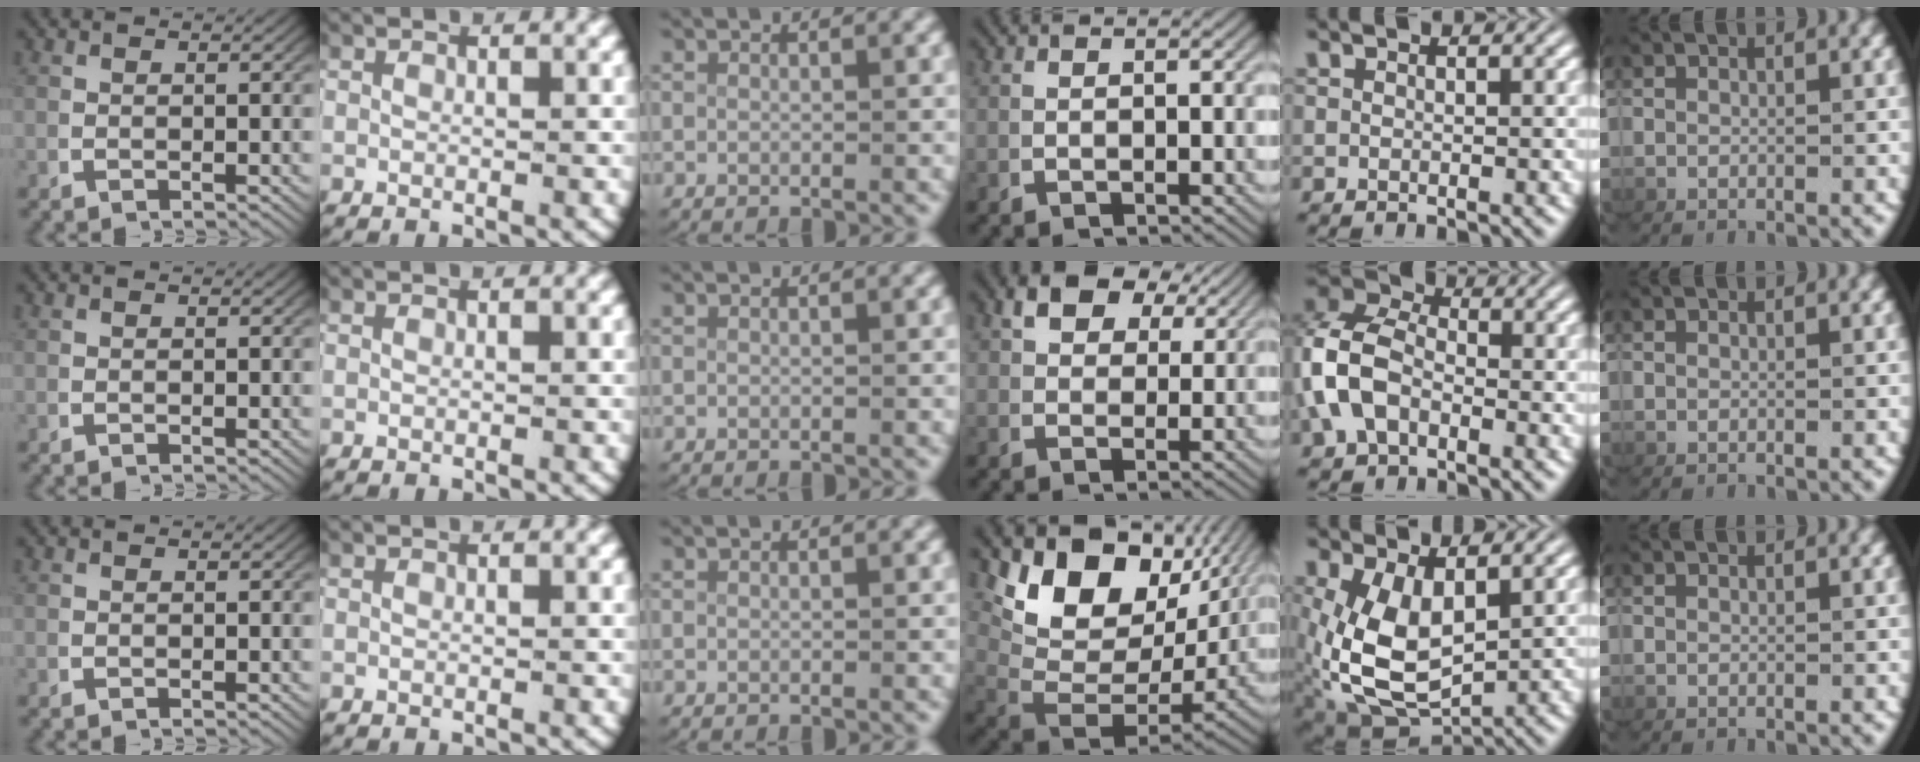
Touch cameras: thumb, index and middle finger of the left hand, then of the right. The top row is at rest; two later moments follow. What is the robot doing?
{"motion": "grasp_and_lifting", "object": "card"}